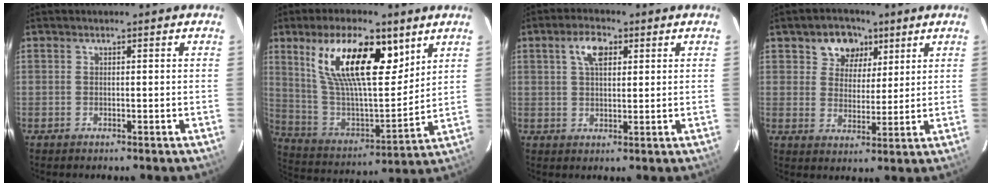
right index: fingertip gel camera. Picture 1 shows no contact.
{"total": 20.9, "force": [10.4, 8.0, 16.3], "torque": [-0.296, 0.009, 0.196]}
{"total": 5.2, "force": [2.1, 2.7, 3.9], "torque": [-0.070, 0.014, 0.037]}
{"total": 7.6, "force": [4.0, 6.0, 2.4], "torque": [-0.041, 0.013, 0.066]}